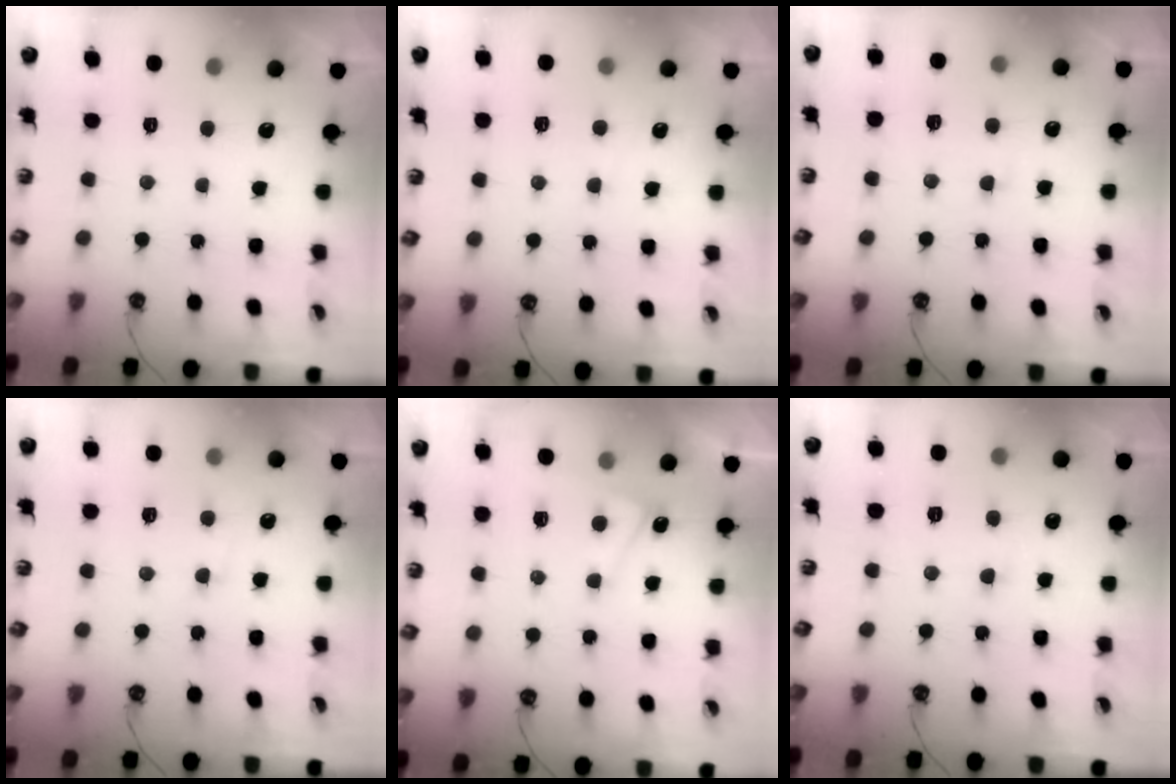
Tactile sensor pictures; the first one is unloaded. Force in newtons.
{"total": 4.5, "press": 4.4, "slide": 0.4}
{"total": 4.1, "press": 4.1, "slide": 0.5}
{"total": 0.9, "press": 0.5, "slide": 0.8}
{"total": 3.5, "press": 3.5, "slide": 0.2}
{"total": 1.3, "press": 1.1, "slide": 0.6}